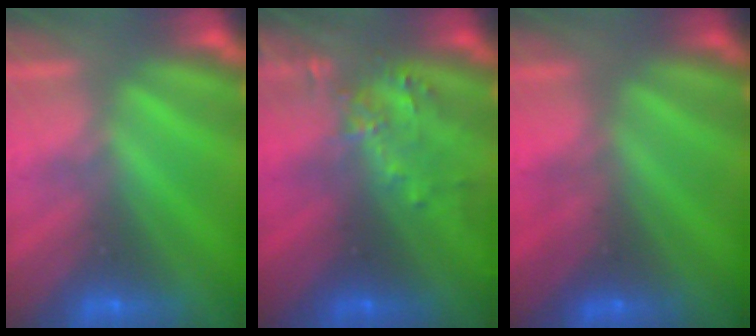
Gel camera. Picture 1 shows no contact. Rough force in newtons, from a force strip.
{"total": 3.2}
{"total": 2.2}